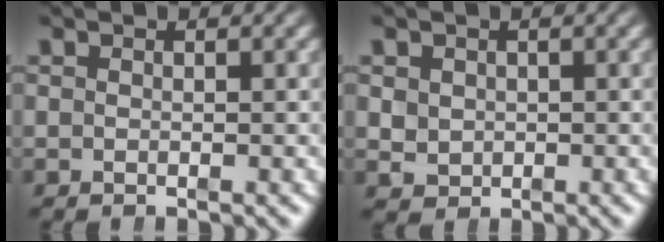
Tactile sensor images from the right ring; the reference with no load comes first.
{"total": 2.2, "force": [0.1, 2.0, 1.0], "torque": [-0.026, -0.020, 0.017]}